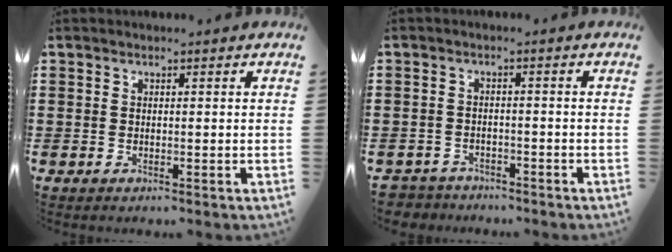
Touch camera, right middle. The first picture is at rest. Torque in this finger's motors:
{"motor_torque": [0.94, -0.33, 0.13, 0.05]}